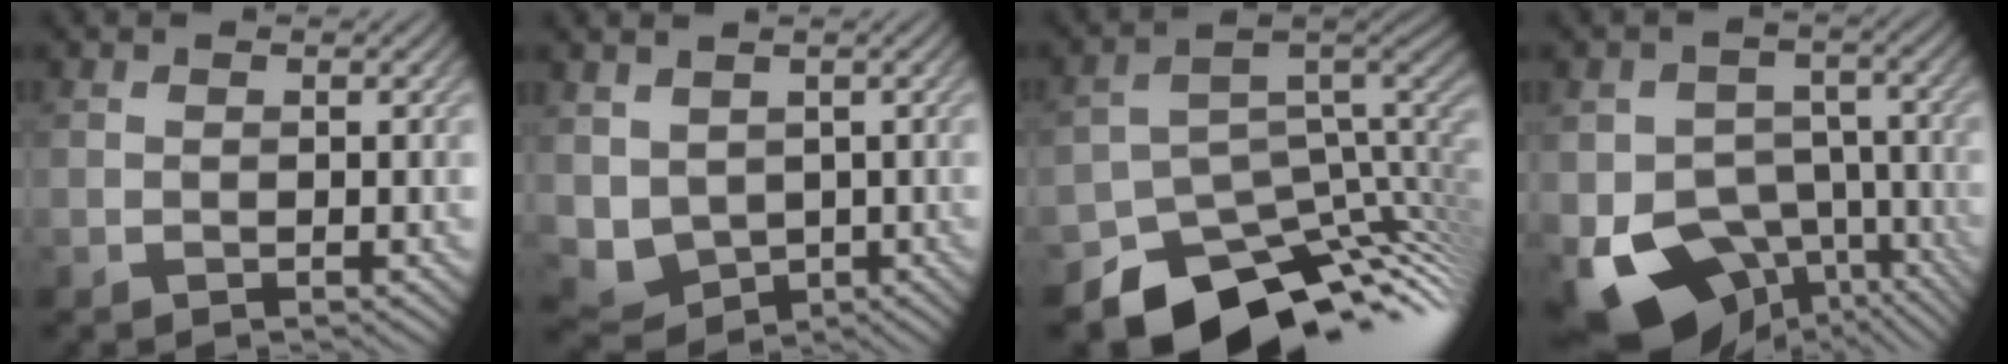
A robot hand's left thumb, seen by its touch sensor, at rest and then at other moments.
{"total": 5.1, "force": [0.8, 4.3, 2.7], "torque": [-0.084, -0.023, 0.019]}
{"total": 12.5, "force": [-8.3, 7.2, 5.9], "torque": [-0.110, -0.025, -0.122]}
{"total": 15.0, "force": [-8.1, 10.3, 7.2], "torque": [-0.132, -0.043, -0.107]}